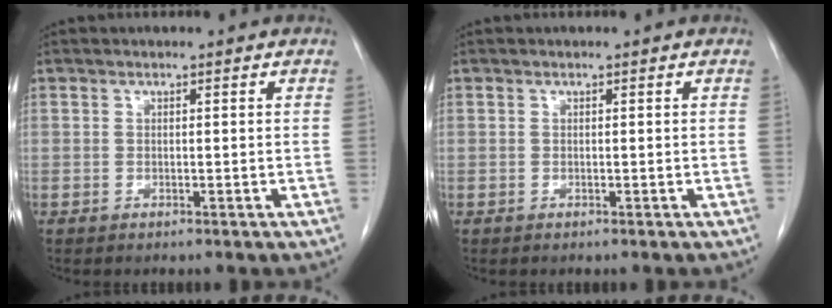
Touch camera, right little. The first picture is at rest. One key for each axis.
{"total": 0.0}